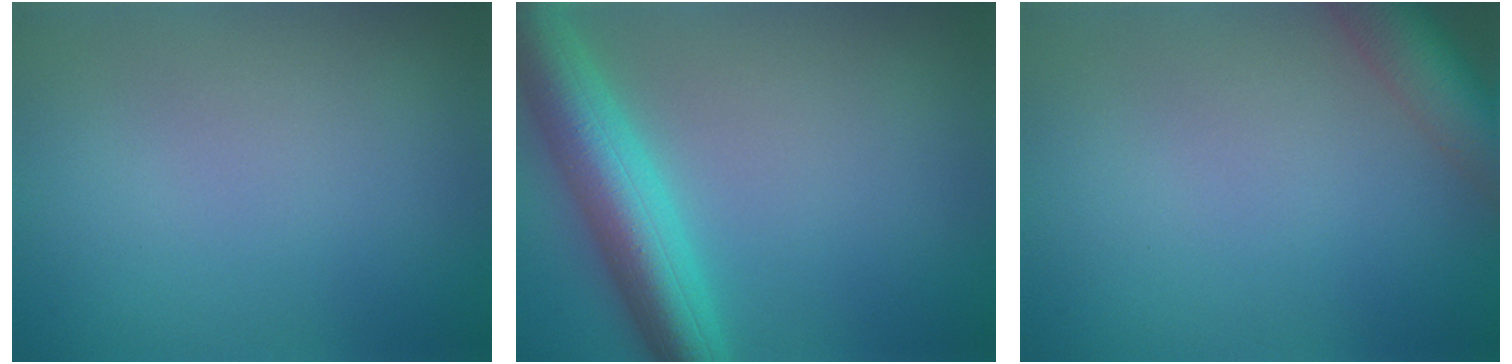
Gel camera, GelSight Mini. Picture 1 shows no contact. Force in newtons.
{"total": 7.2, "press": 7.2, "slide": 0.2}
{"total": 4.9, "press": 4.8, "slide": 0.4}